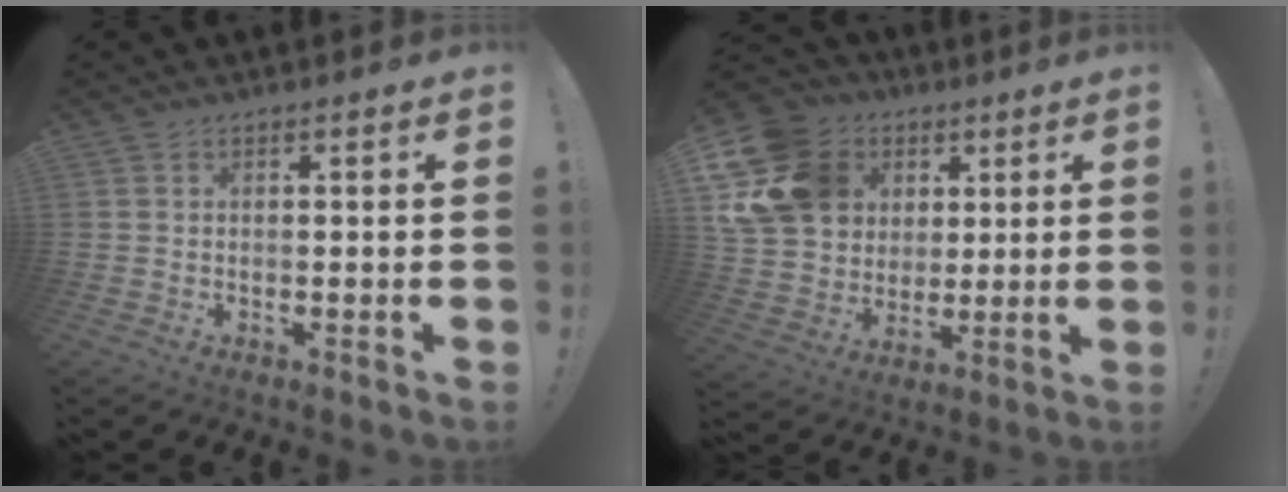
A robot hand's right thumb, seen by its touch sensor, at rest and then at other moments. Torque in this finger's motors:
{"motor_torque": [0.39, 0.42, 0.12, 0.13, 0.22]}